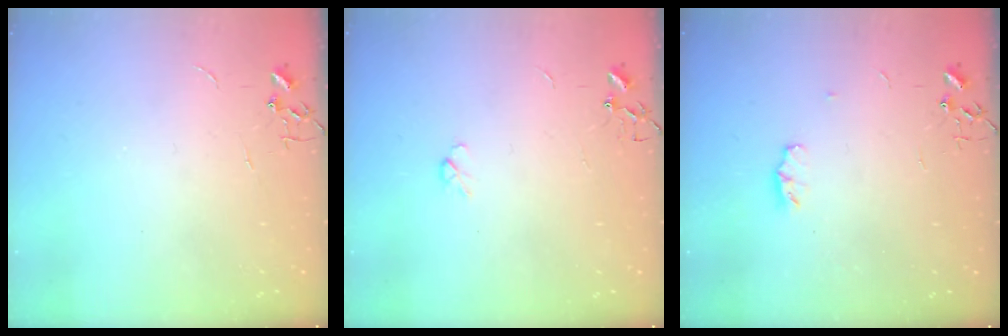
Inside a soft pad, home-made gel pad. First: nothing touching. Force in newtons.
{"total": 3.5, "press": 3.4, "slide": 0.7}
{"total": 4.4, "press": 4.4, "slide": 0.7}